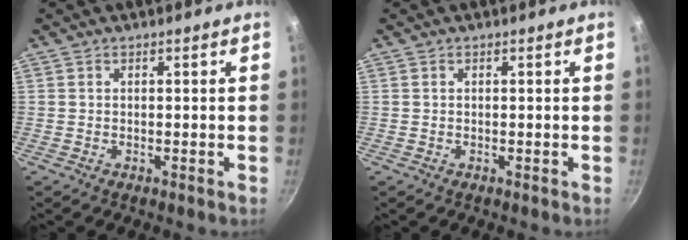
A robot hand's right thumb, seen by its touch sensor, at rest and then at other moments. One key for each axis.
{"total": 0.0}